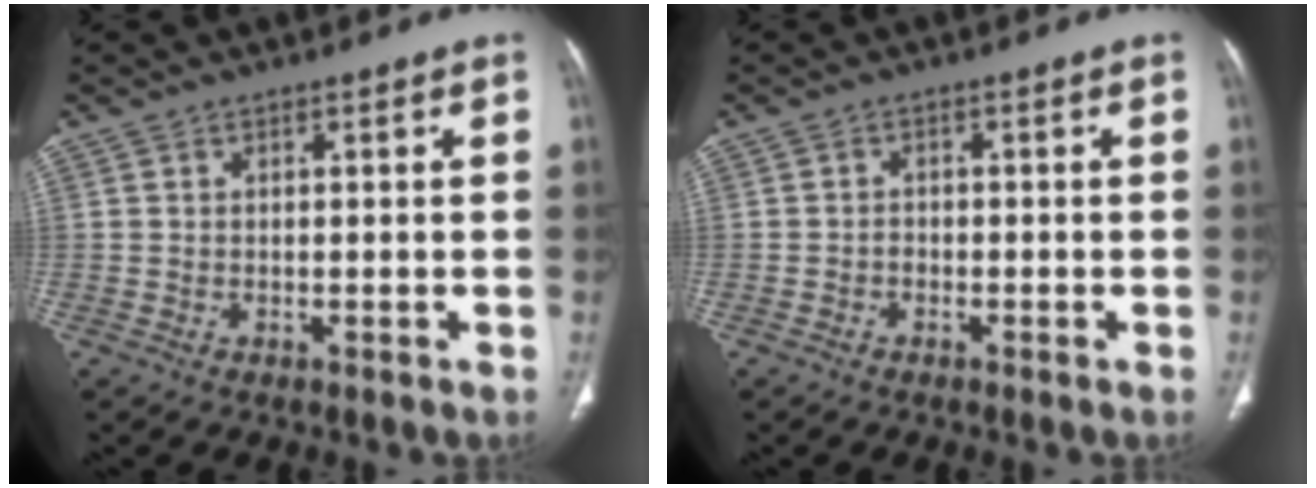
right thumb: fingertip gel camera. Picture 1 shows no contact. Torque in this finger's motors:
{"motor_torque": [0.45, 0.28, -0.28, -0.12, 0.00]}